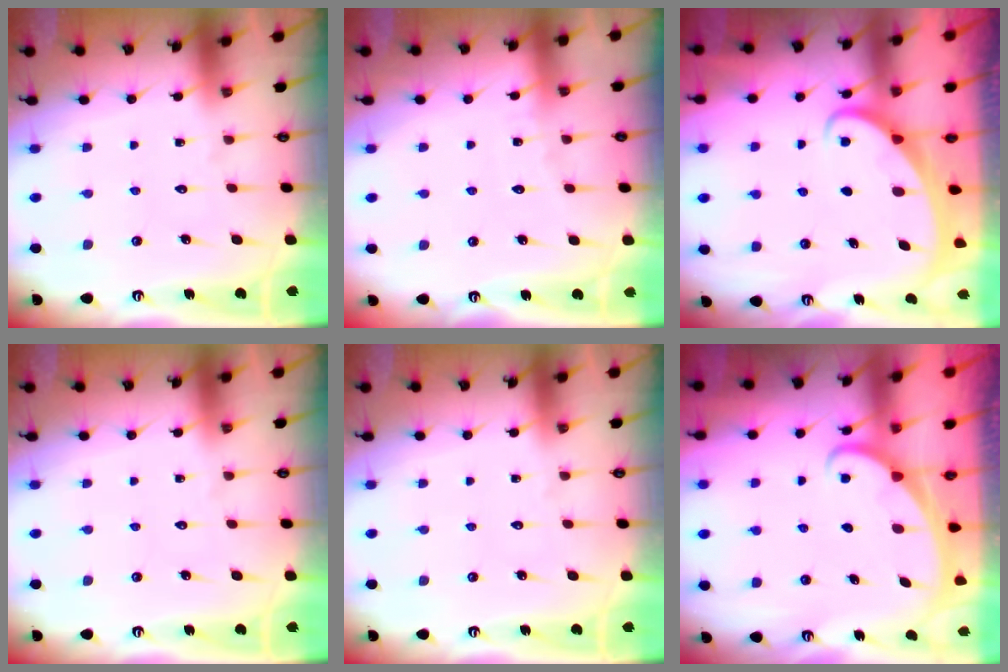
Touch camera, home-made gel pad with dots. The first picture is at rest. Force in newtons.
{"total": 3.4, "press": 3.3, "slide": 0.3}
{"total": 2.0, "press": 2.0, "slide": 0.0}
{"total": 0.0}
{"total": 0.0}
{"total": 1.7, "press": 1.7, "slide": 0.1}